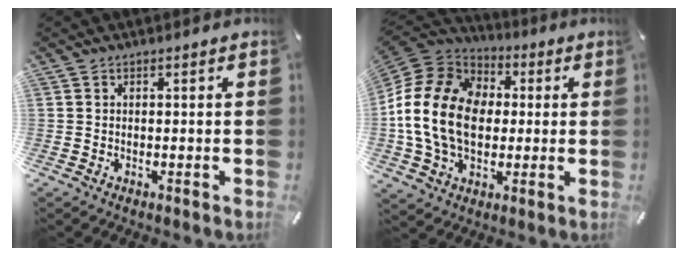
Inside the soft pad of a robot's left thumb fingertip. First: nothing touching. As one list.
[{"total": 18.9, "force": [-1.2, 14.8, 11.7], "torque": [-0.252, 0.021, -0.026]}]